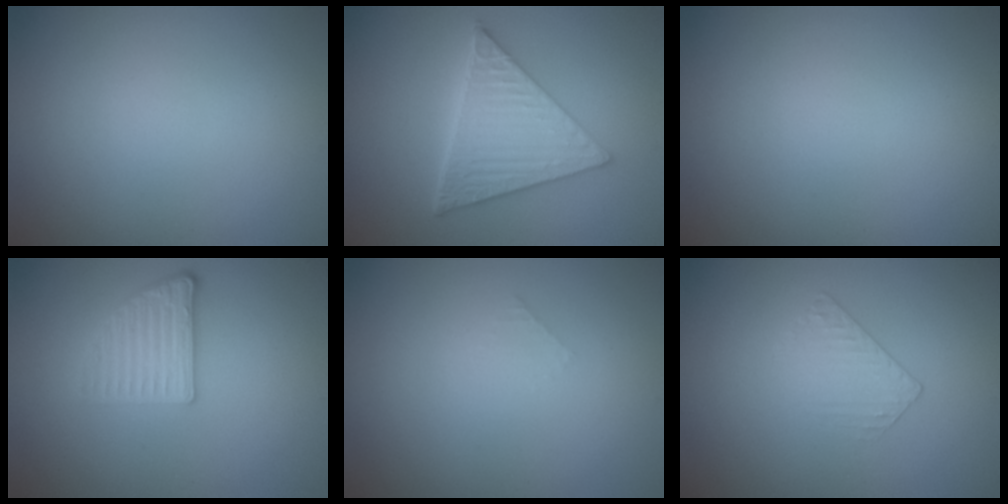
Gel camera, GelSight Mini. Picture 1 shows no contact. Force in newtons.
{"total": 6.3, "press": 4.6, "slide": 4.3}
{"total": 0.0}
{"total": 2.7, "press": 2.4, "slide": 1.1}
{"total": 0.5, "press": 0.5, "slide": 0.1}
{"total": 1.0, "press": 0.3, "slide": 1.0}